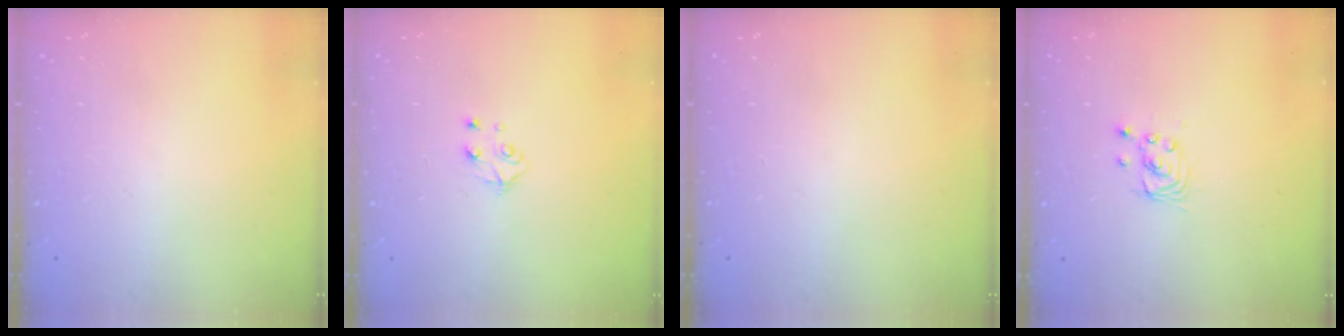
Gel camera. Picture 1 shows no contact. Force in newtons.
{"total": 4.5, "press": 4.5, "slide": 0.4}
{"total": 0.0}
{"total": 2.8, "press": 2.8, "slide": 0.2}